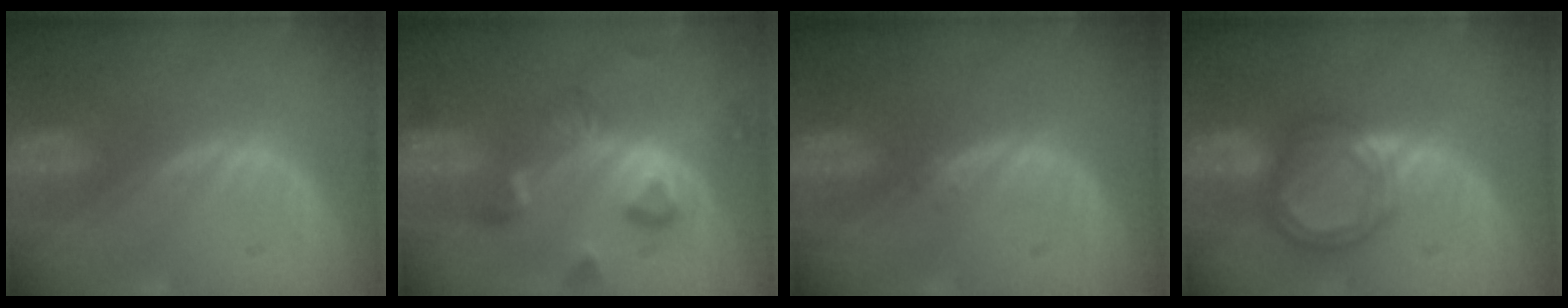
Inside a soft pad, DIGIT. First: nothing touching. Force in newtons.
{"total": 7.9, "press": 7.1, "slide": 3.4}
{"total": 0.6, "press": 0.5, "slide": 0.3}
{"total": 6.3, "press": 5.9, "slide": 2.3}